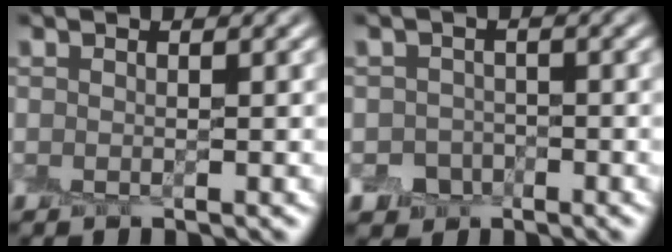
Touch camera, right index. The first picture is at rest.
{"total": 1.7, "force": [-0.6, 1.5, -0.4], "torque": [0.018, -0.001, -0.013]}